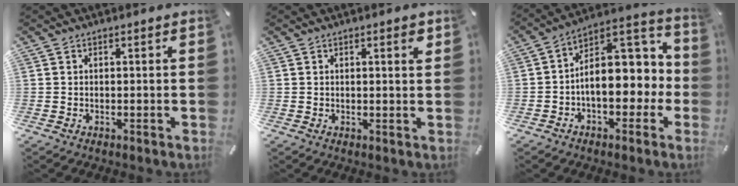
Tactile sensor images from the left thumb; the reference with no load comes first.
{"total": 1.8, "force": [1.0, 0.3, 1.5], "torque": [-0.023, 0.000, 0.014]}
{"total": 14.4, "force": [0.4, 9.9, 10.5], "torque": [-0.119, -0.017, 0.010]}